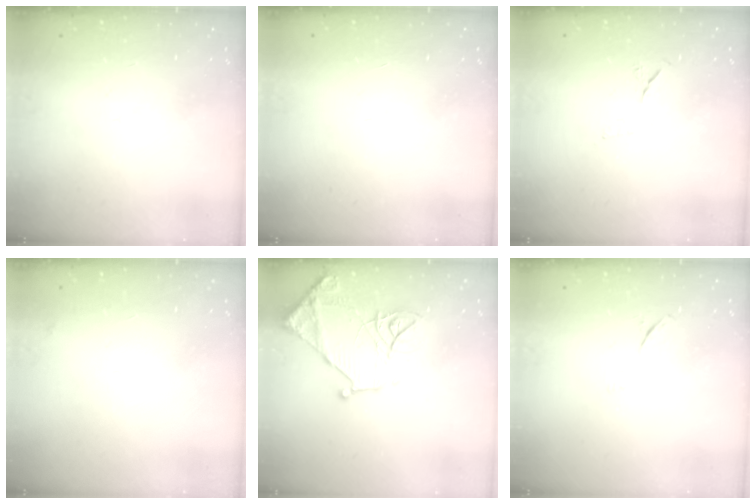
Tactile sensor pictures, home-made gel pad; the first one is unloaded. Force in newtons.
{"total": 1.7, "press": 1.7, "slide": 0.1}
{"total": 6.2, "press": 6.2, "slide": 0.9}
{"total": 2.5, "press": 2.4, "slide": 0.4}
{"total": 15.2, "press": 15.2, "slide": 1.5}
{"total": 4.2, "press": 4.0, "slide": 1.4}